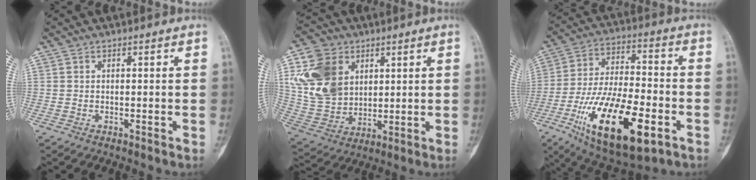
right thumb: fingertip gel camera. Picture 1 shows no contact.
{"total": 16.4, "force": [5.2, 12.5, 9.1], "torque": [-0.160, -0.006, 0.107]}
{"total": 23.9, "force": [-9.1, 9.7, 19.8], "torque": [-0.365, 0.024, -0.143]}